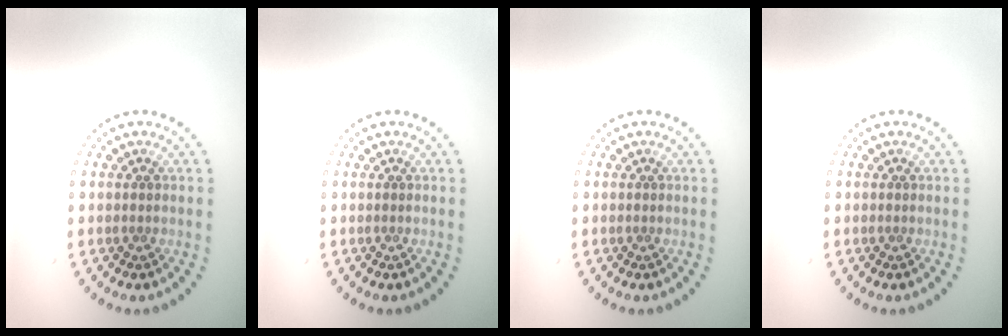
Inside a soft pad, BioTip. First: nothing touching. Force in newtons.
{"total": 0.0}
{"total": 0.0}
{"total": 0.0}